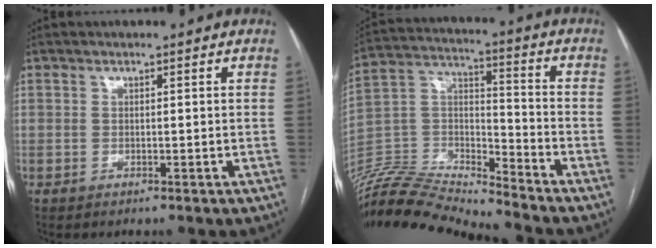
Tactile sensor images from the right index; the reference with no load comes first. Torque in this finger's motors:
{"motor_torque": [-0.22, -1.22, -0.56, -0.21]}